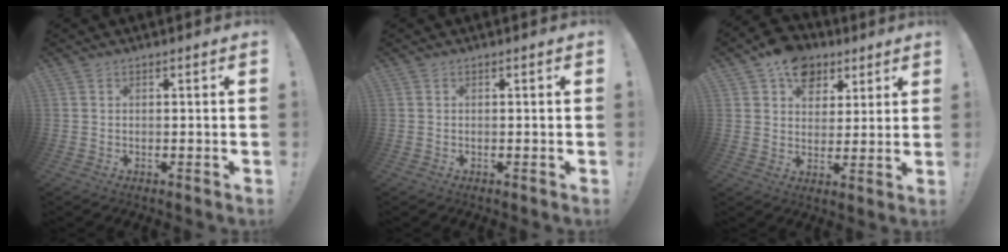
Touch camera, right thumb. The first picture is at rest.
{"total": 0.0}
{"total": 11.7, "force": [6.7, 8.4, 4.6], "torque": [-0.068, -0.035, 0.129]}